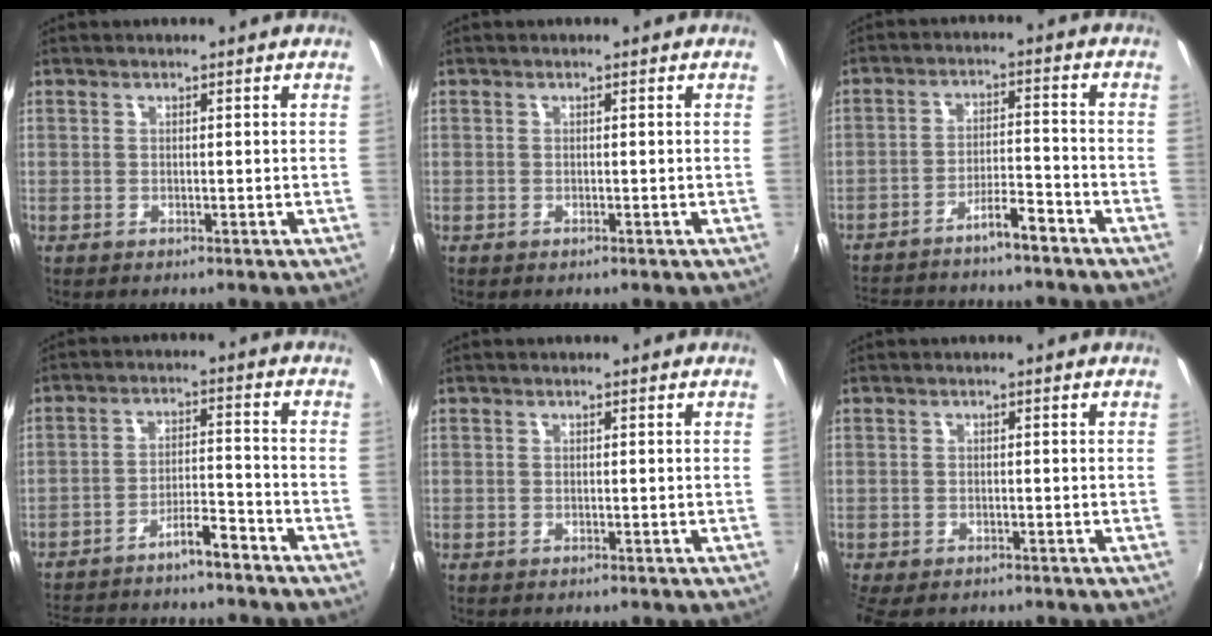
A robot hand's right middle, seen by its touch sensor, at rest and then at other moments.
{"total": 0.0}
{"total": 8.9, "force": [-7.8, 1.1, 4.1], "torque": [-0.087, 0.023, -0.126]}
{"total": 9.6, "force": [-8.6, 1.2, 4.1], "torque": [-0.088, 0.028, -0.139]}
{"total": 0.0}
{"total": 4.6, "force": [-3.2, 2.3, 2.5], "torque": [-0.057, -0.020, -0.051]}